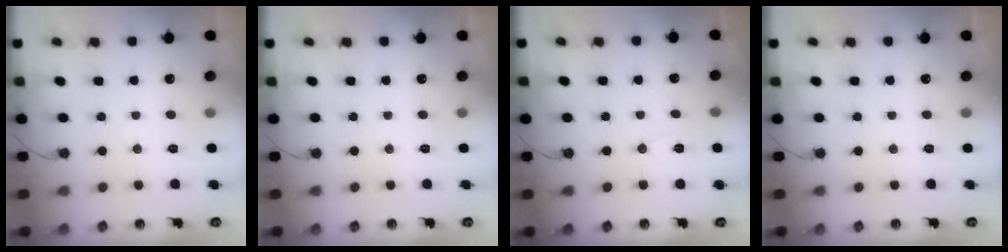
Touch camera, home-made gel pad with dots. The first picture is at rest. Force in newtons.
{"total": 0.0}
{"total": 6.6, "press": 4.8, "slide": 4.5}
{"total": 0.0}